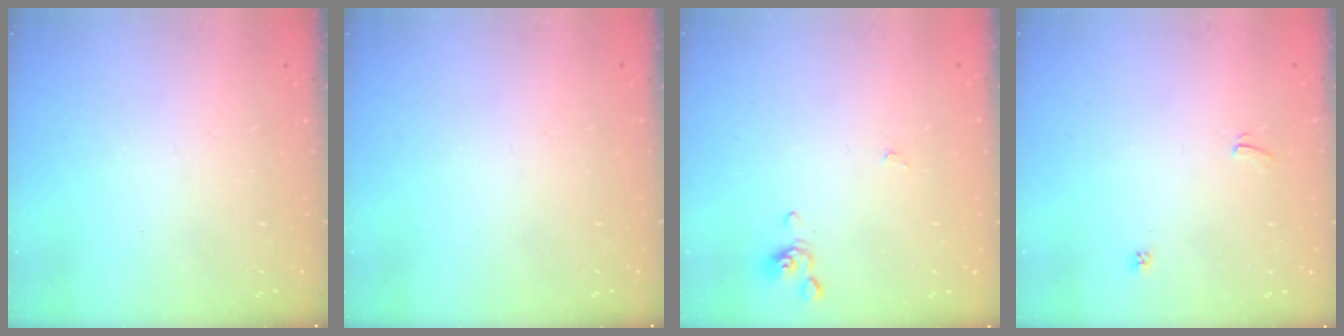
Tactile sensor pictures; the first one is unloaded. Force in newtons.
{"total": 0.0}
{"total": 0.0}
{"total": 1.1, "press": 1.0, "slide": 0.4}